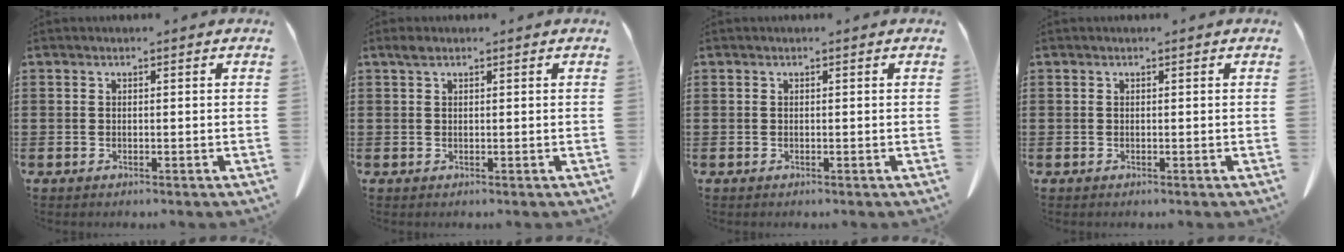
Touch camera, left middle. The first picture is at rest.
{"total": 1.0, "force": [0.6, 0.5, 0.6], "torque": [-0.017, 0.002, 0.012]}
{"total": 0.0}
{"total": 0.0}